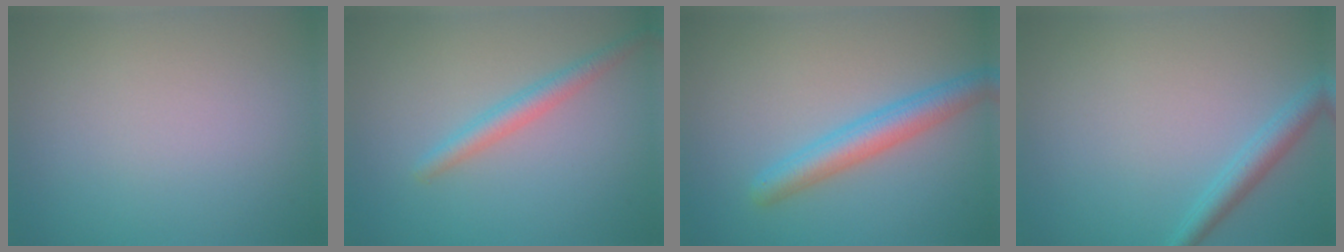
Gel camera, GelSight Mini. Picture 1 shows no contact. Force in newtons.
{"total": 2.2, "press": 2.2, "slide": 0.0}
{"total": 3.7, "press": 3.7, "slide": 0.1}
{"total": 2.4, "press": 2.4, "slide": 0.1}